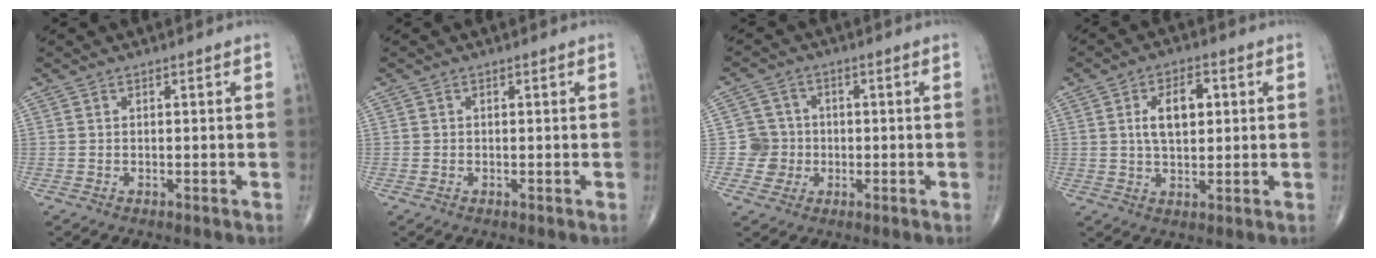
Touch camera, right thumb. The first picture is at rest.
{"total": 0.0}
{"total": 5.1, "force": [-0.8, 5.0, 0.0], "torque": [0.032, 0.014, -0.021]}
{"total": 7.8, "force": [1.6, 4.2, 6.4], "torque": [-0.097, 0.003, 0.027]}